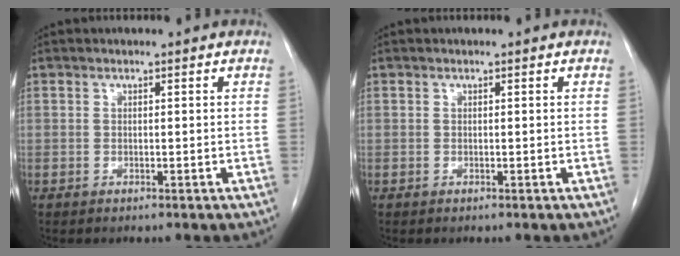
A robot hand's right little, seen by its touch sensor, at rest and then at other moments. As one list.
[{"total": 0.0}]